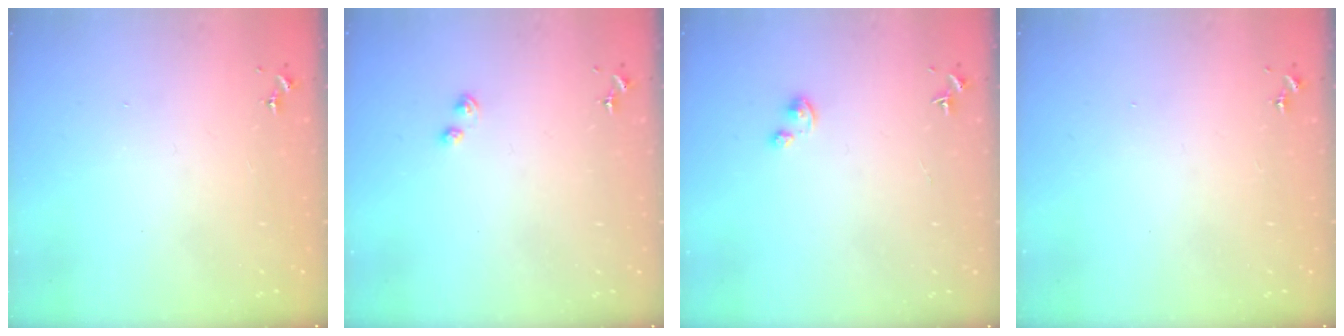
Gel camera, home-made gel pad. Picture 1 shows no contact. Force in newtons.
{"total": 2.2, "press": 2.1, "slide": 0.5}
{"total": 2.5, "press": 2.5, "slide": 0.3}
{"total": 0.0}